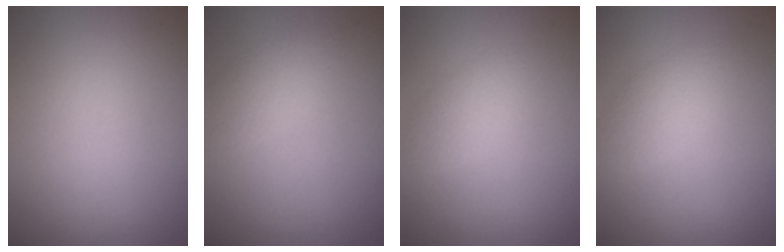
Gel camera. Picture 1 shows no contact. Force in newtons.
{"total": 2.0, "press": 2.0, "slide": 0.2}
{"total": 1.9, "press": 1.9, "slide": 0.1}
{"total": 2.4, "press": 2.4, "slide": 0.1}